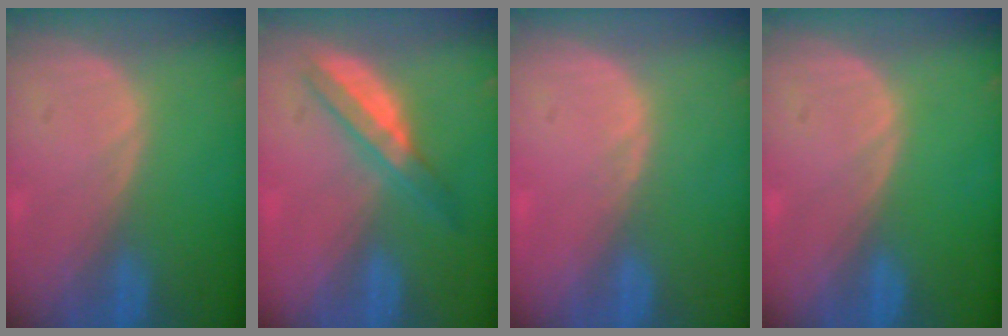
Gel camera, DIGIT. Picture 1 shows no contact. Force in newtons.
{"total": 4.9, "press": 4.8, "slide": 0.7}
{"total": 0.5, "press": 0.5, "slide": 0.1}
{"total": 0.0}